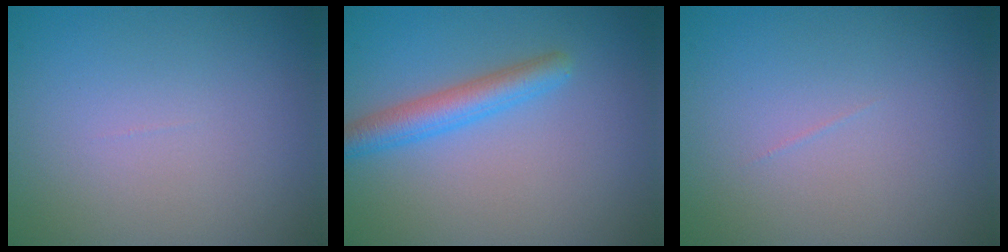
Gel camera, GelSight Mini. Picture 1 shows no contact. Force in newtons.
{"total": 3.1, "press": 3.1, "slide": 0.1}
{"total": 0.0}